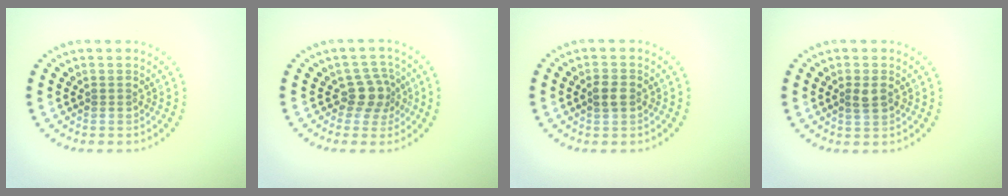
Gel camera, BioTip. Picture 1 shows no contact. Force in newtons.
{"total": 2.7, "press": 2.1, "slide": 1.8}
{"total": 1.7, "press": 1.7, "slide": 0.1}
{"total": 1.6, "press": 1.5, "slide": 0.4}